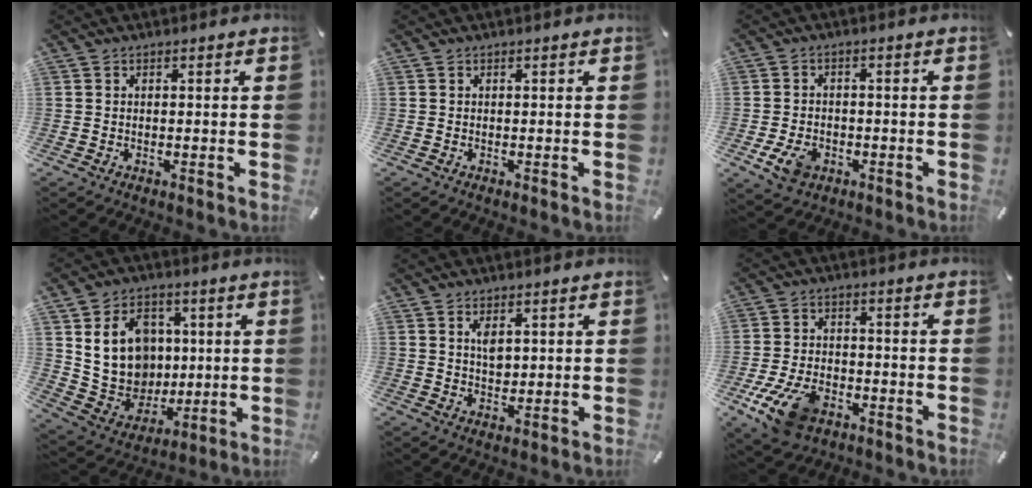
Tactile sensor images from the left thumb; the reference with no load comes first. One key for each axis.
{"total": 0.0}
{"total": 6.1, "fx": -2.3, "fy": 4.5, "fz": 3.5, "tx": -0.072, "ty": 0.003, "tz": -0.045}
{"total": 15.1, "fx": 3.3, "fy": 13.1, "fz": 6.6, "tx": -0.123, "ty": -0.004, "tz": 0.074}
{"total": 3.8, "fx": 1.4, "fy": 2.4, "fz": 2.6, "tx": -0.032, "ty": -0.006, "tz": 0.019}
{"total": 12.0, "fx": -6.0, "fy": 7.2, "fz": 7.5, "tx": -0.147, "ty": 0.022, "tz": -0.107}